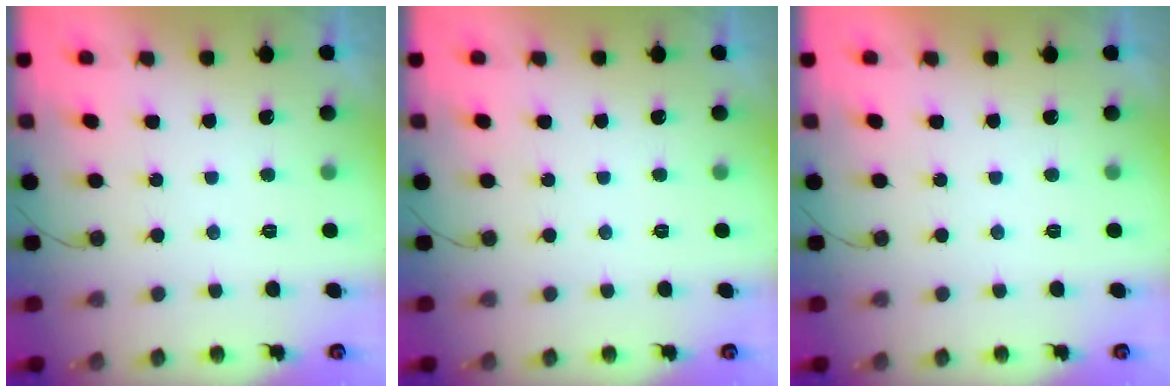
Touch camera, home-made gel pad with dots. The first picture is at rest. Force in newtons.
{"total": 0.0}
{"total": 1.7, "press": 1.7, "slide": 0.1}